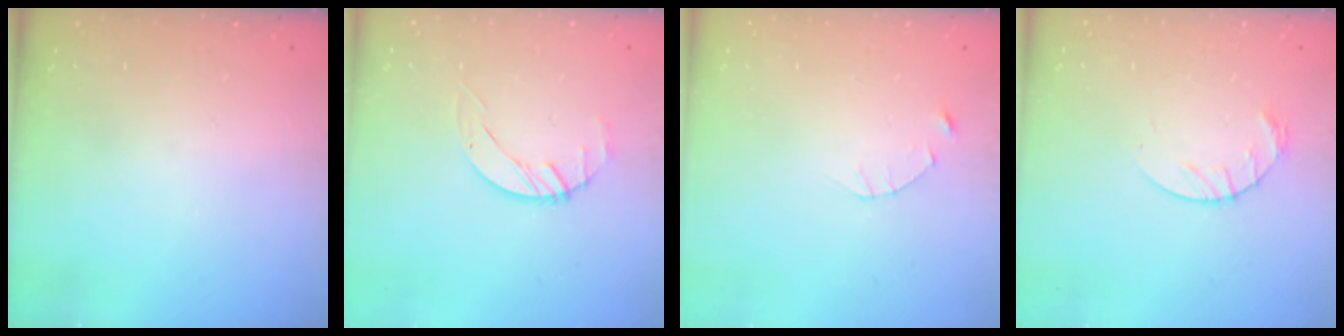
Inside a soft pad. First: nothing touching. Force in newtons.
{"total": 2.0, "press": 2.0, "slide": 0.3}
{"total": 2.5, "press": 2.4, "slide": 0.3}
{"total": 6.0, "press": 6.0, "slide": 0.8}